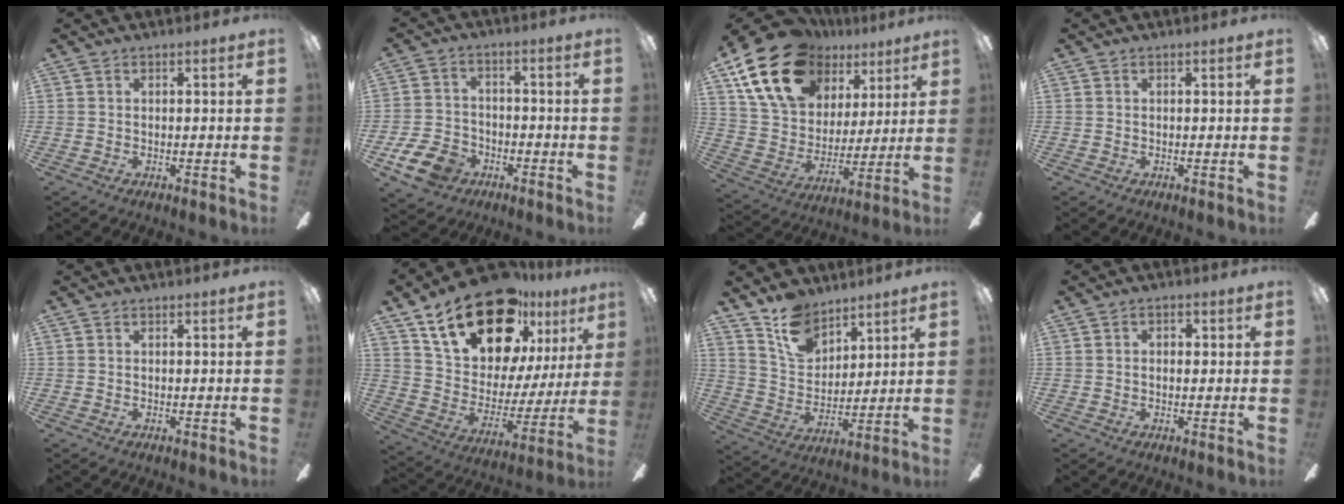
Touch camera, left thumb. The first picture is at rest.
{"total": 10.2, "force": [-5.8, 6.7, 4.9], "torque": [-0.105, 0.040, -0.105]}
{"total": 21.1, "force": [12.6, 13.4, 10.4], "torque": [-0.195, -0.047, 0.237]}
{"total": 0.0}
{"total": 0.0}
{"total": 25.3, "force": [16.8, 12.6, 14.1], "torque": [-0.238, -0.098, 0.304]}
{"total": 11.7, "force": [8.8, 6.8, 3.8], "torque": [-0.079, -0.045, 0.173]}
{"total": 2.0, "force": [0.0, 1.3, 1.4], "torque": [-0.021, 0.006, -0.003]}